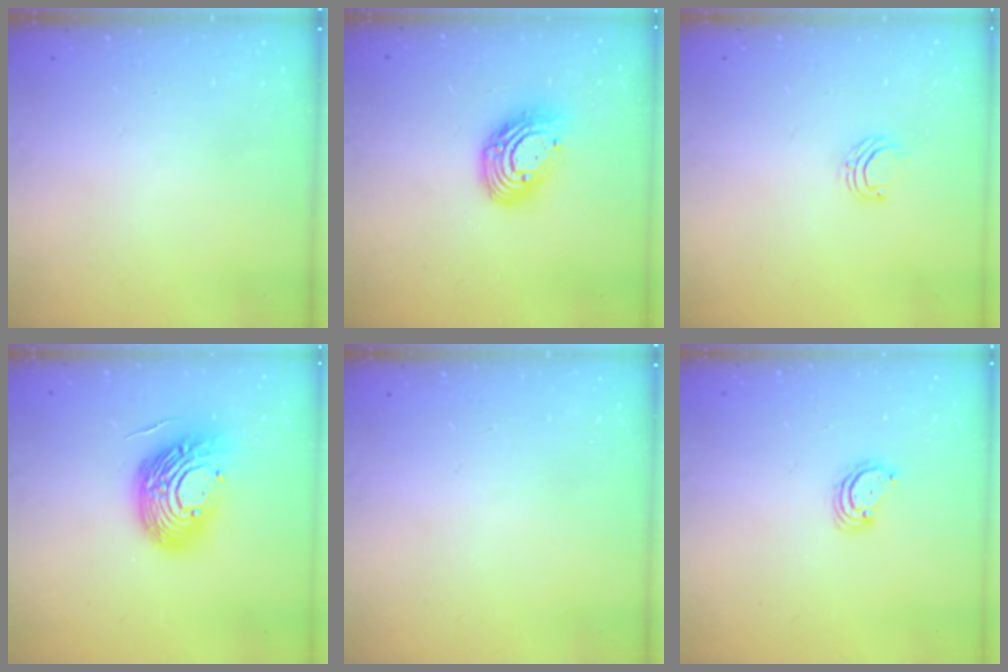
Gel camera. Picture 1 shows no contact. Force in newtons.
{"total": 12.0, "press": 11.9, "slide": 1.0}
{"total": 4.1, "press": 4.1, "slide": 0.3}
{"total": 17.4, "press": 17.3, "slide": 2.1}
{"total": 0.0}
{"total": 3.6, "press": 3.6, "slide": 0.4}